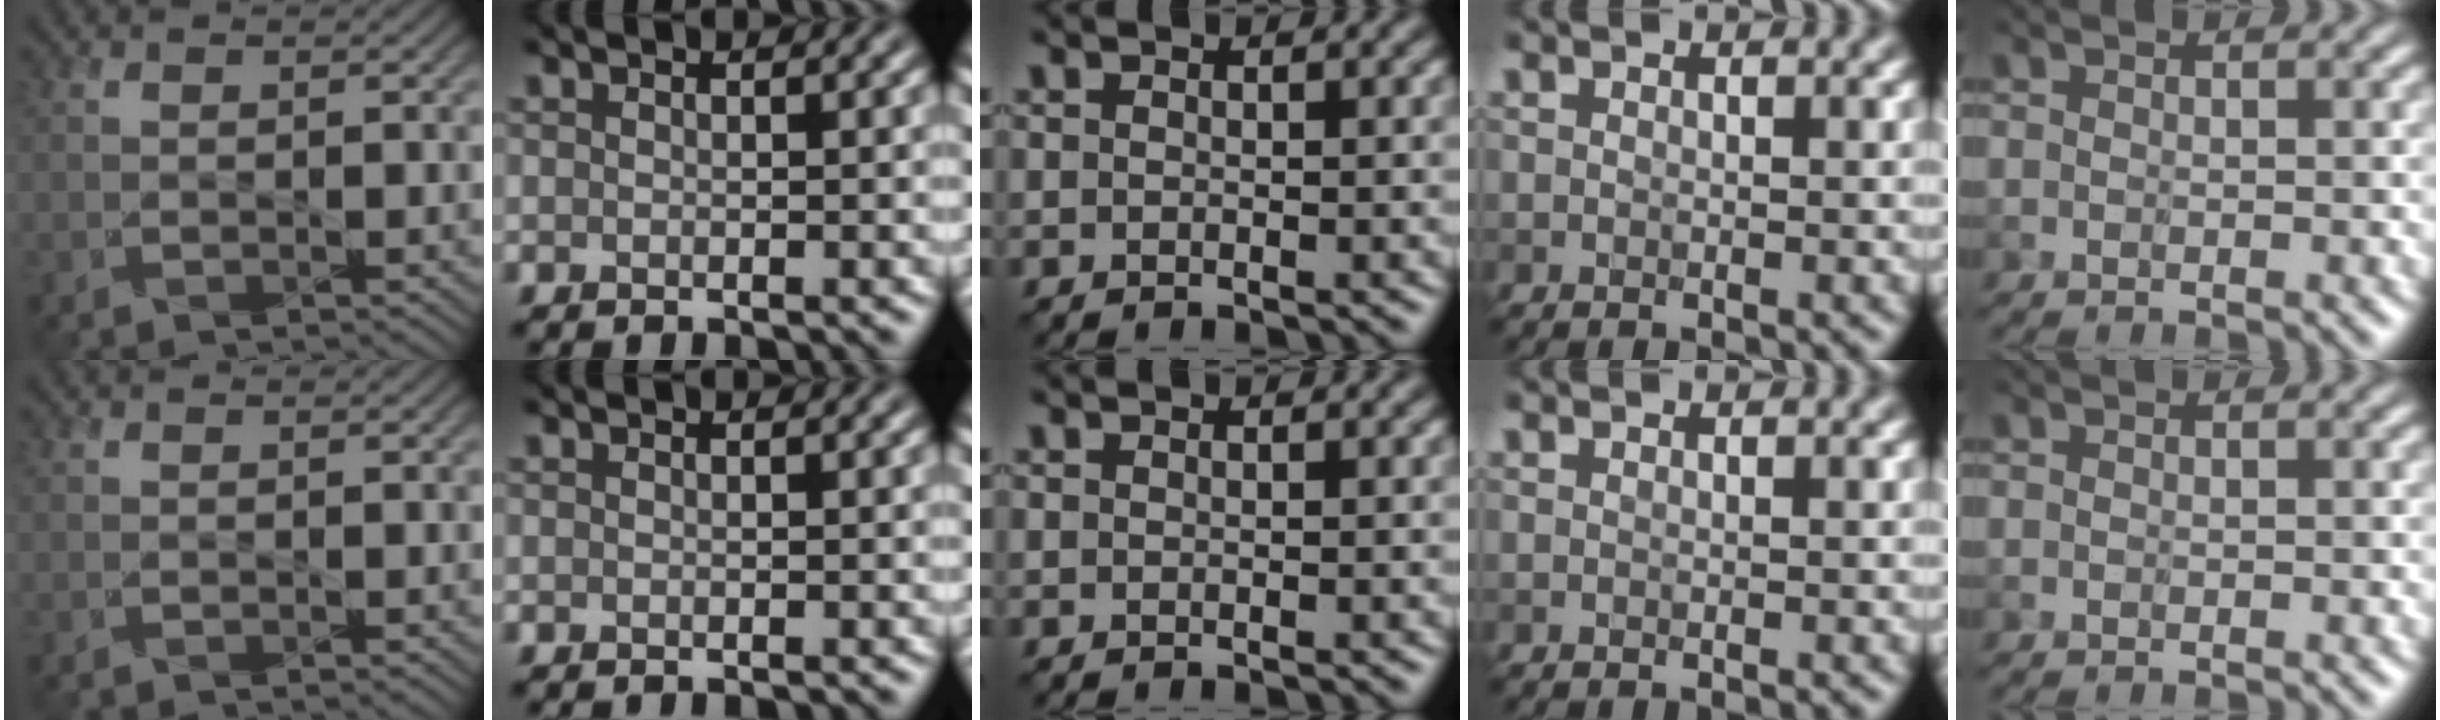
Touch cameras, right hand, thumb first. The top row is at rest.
{}